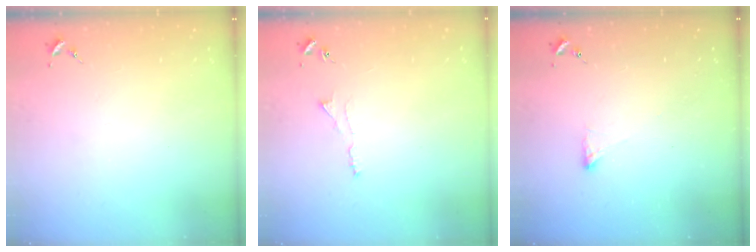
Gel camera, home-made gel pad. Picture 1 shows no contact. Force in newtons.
{"total": 3.6, "press": 3.6, "slide": 0.6}
{"total": 2.9, "press": 2.8, "slide": 0.5}